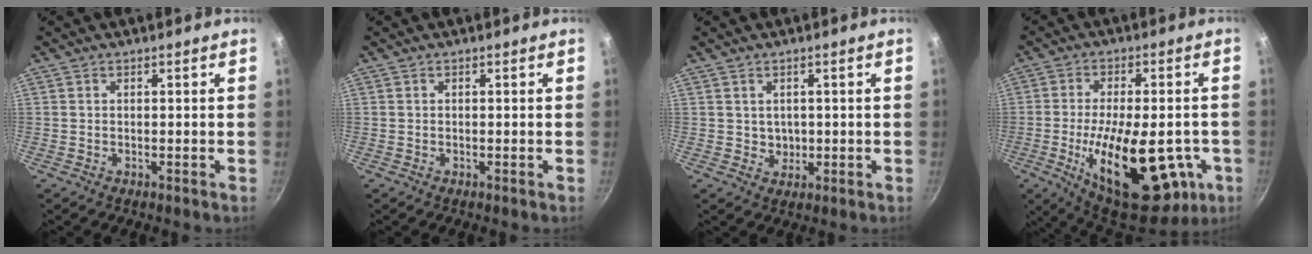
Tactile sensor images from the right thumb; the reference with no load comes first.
{"total": 0.0}
{"total": 2.4, "force": [0.3, 2.2, 0.9], "torque": [-0.003, -0.009, 0.007]}
{"total": 26.5, "force": [-7.0, 12.3, 22.5], "torque": [-0.326, -0.001, -0.088]}